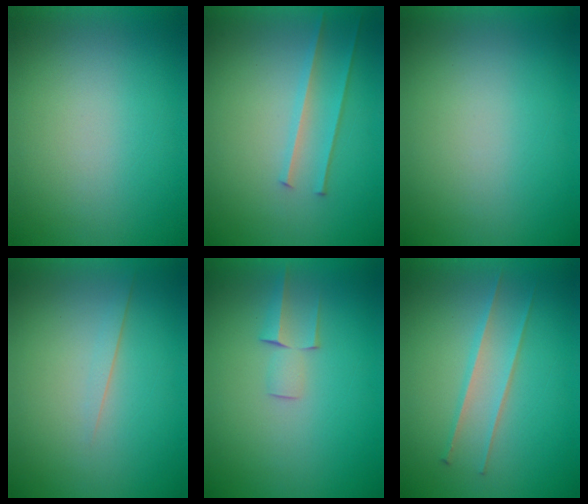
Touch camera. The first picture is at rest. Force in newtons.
{"total": 2.2}
{"total": 0.0}
{"total": 1.4}
{"total": 2.1}
{"total": 2.3}